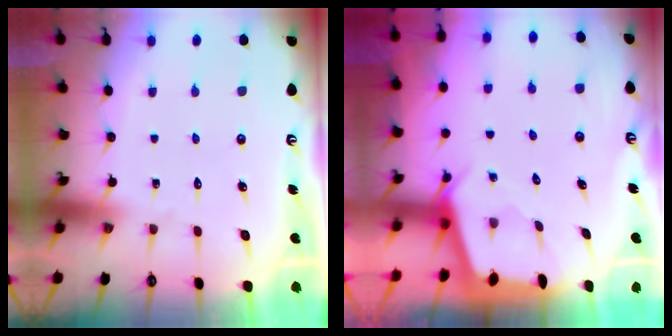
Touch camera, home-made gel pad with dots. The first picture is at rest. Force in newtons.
{"total": 2.6, "press": 2.5, "slide": 0.3}